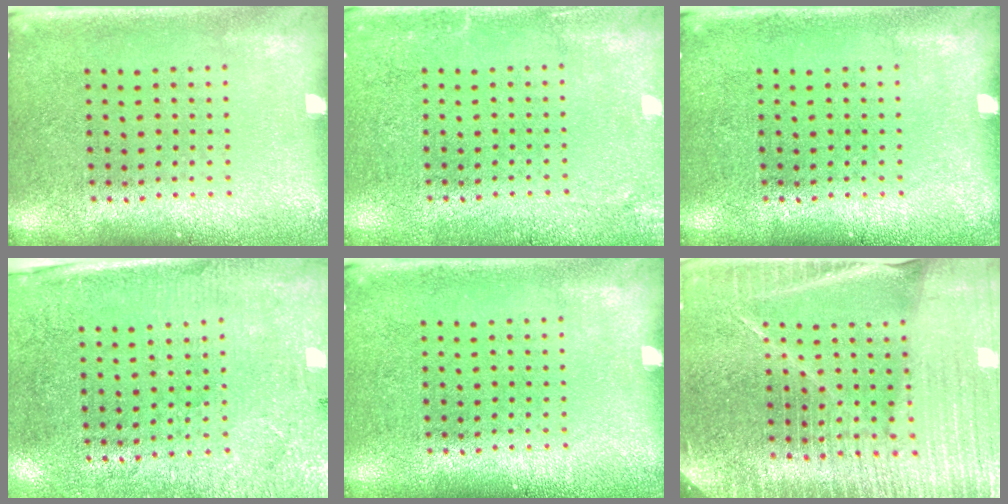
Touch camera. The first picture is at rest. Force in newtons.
{"total": 2.0, "press": 1.9, "slide": 0.1}
{"total": 0.0}
{"total": 2.7, "press": 2.4, "slide": 1.3}
{"total": 0.0}
{"total": 4.8, "press": 4.4, "slide": 1.9}